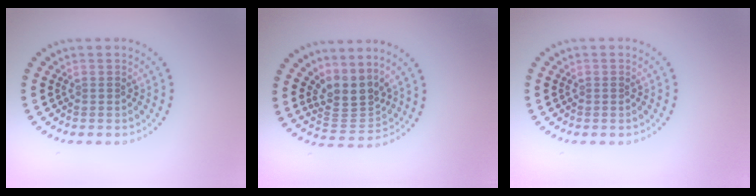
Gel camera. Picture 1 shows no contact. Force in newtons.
{"total": 3.5, "press": 2.6, "slide": 2.4}
{"total": 0.0}